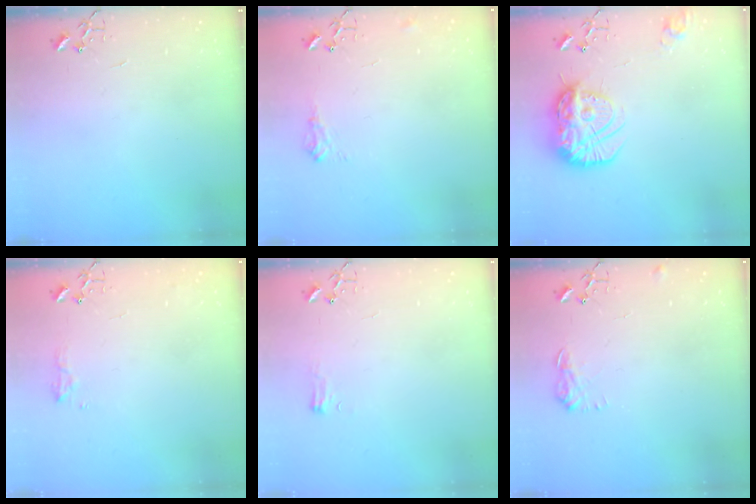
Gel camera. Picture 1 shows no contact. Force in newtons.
{"total": 7.3, "press": 7.3, "slide": 1.0}
{"total": 19.1, "press": 19.1, "slide": 1.1}
{"total": 7.6, "press": 7.6, "slide": 0.8}
{"total": 5.5, "press": 5.5, "slide": 0.7}
{"total": 7.6, "press": 7.6, "slide": 0.3}